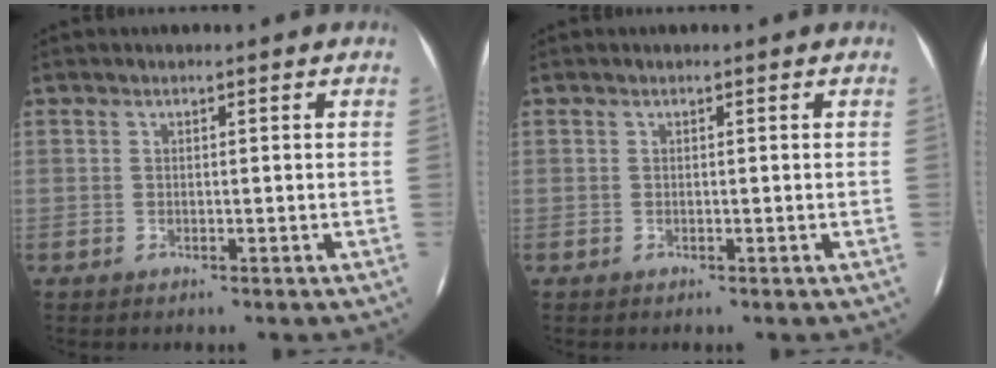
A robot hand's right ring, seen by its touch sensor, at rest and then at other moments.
{"total": 0.0}